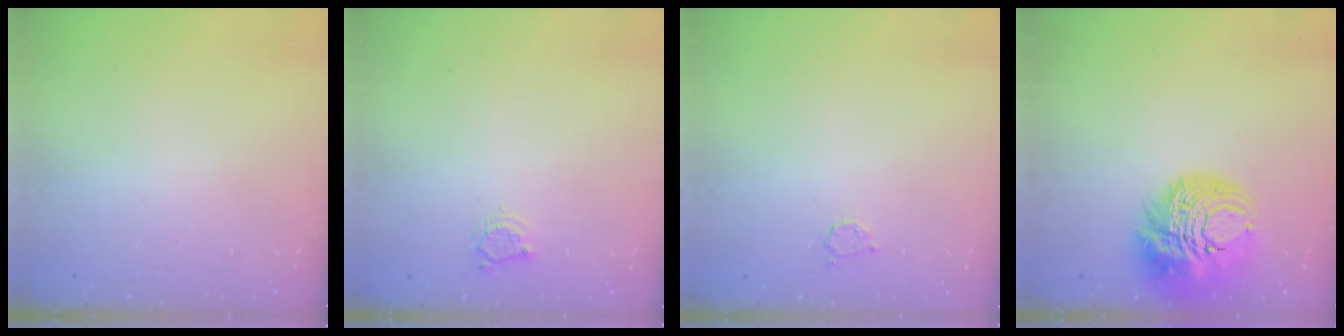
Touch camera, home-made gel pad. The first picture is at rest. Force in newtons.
{"total": 3.2, "press": 3.2, "slide": 0.5}
{"total": 2.5, "press": 2.5, "slide": 0.4}
{"total": 16.5, "press": 16.4, "slide": 2.1}